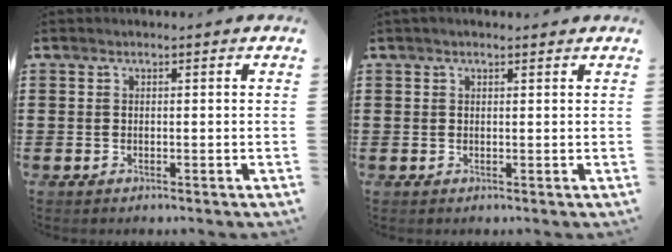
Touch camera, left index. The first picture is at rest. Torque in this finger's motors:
{"motor_torque": [2.14, 0.00, 0.26, 0.04]}